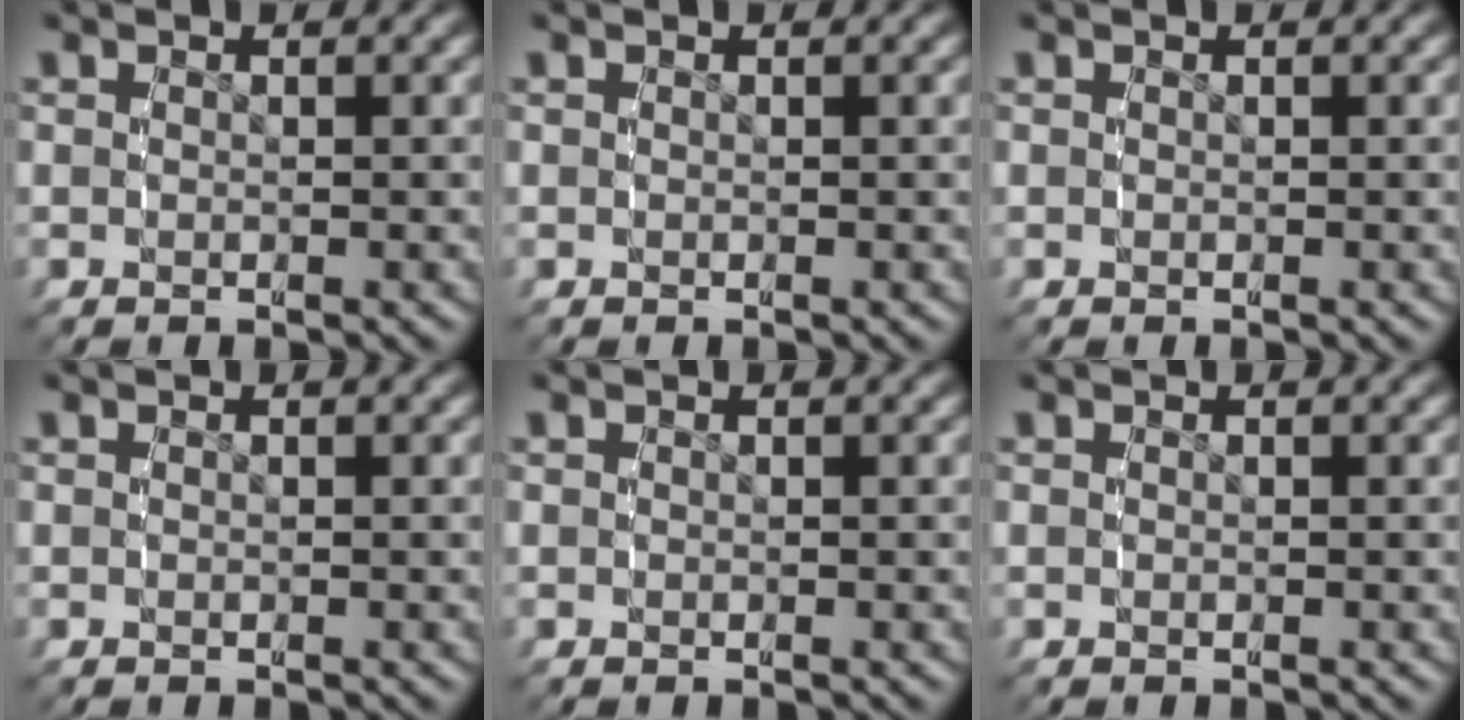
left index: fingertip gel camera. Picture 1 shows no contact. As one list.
[{"total": 0.0}, {"total": 0.0}, {"total": 0.0}, {"total": 0.0}, {"total": 0.0}]